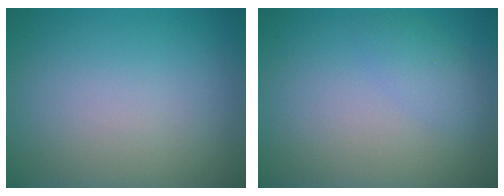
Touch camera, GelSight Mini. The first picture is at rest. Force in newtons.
{"total": 1.7, "press": 1.7, "slide": 0.0}